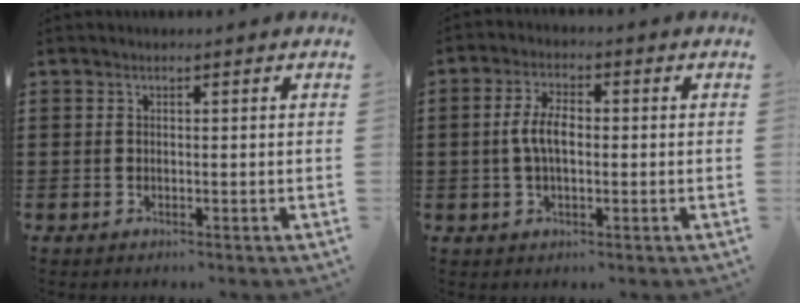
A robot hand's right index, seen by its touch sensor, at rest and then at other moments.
{"total": 5.1, "force": [-0.1, 2.4, 4.5], "torque": [-0.105, 0.000, -0.010]}